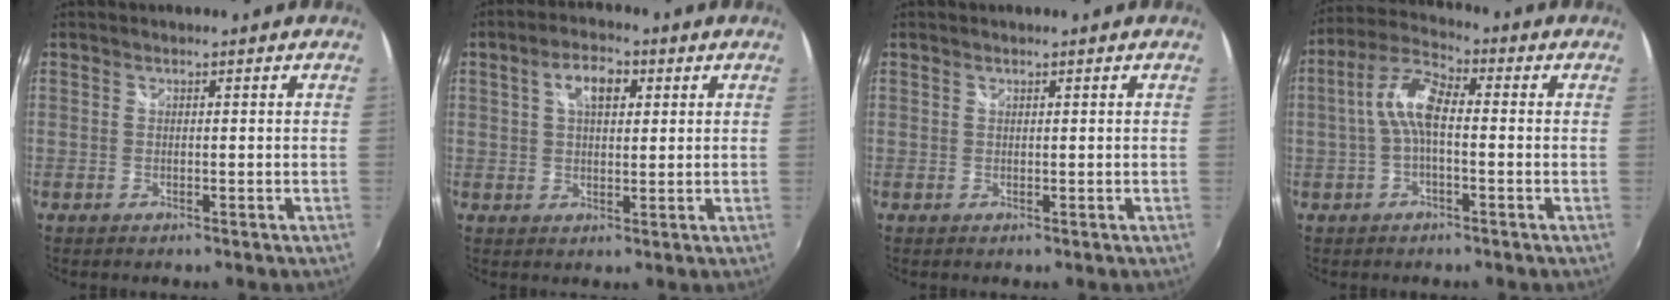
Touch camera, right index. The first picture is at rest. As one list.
[{"total": 6.0, "force": [2.1, 3.2, 4.6], "torque": [-0.079, 0.016, 0.036]}, {"total": 0.0}, {"total": 7.7, "force": [-0.5, 3.0, 7.1], "torque": [-0.153, 0.024, -0.013]}]